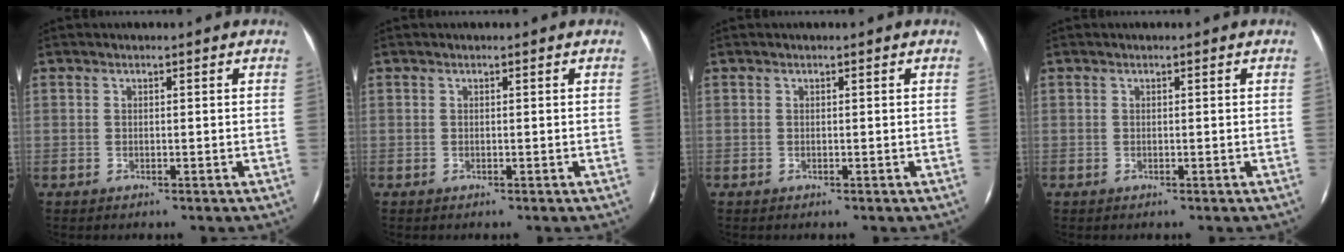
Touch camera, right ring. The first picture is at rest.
{"total": 0.0}
{"total": 0.0}
{"total": 0.0}